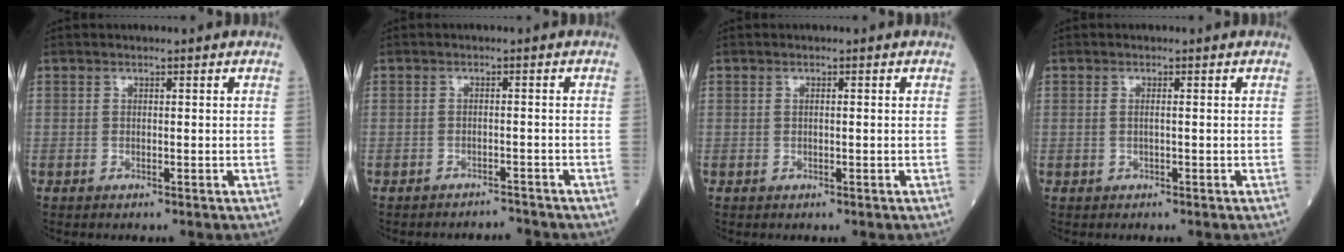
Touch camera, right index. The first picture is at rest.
{"total": 2.2, "force": [-2.1, 0.2, -0.5], "torque": [0.020, -0.004, -0.026]}
{"total": 0.7, "force": [0.1, 0.1, 0.7], "torque": [-0.011, 0.000, 0.002]}
{"total": 0.8, "force": [0.1, 0.1, 0.8], "torque": [-0.020, -0.001, 0.000]}